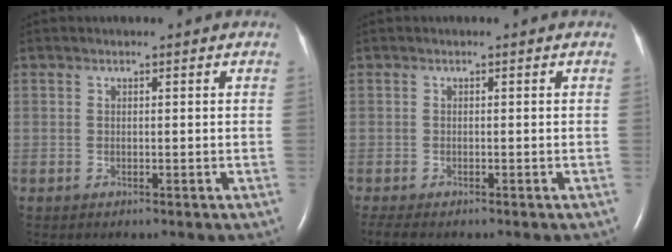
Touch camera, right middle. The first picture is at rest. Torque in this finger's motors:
{"motor_torque": [-0.11, -0.04, 0.07, 0.03]}